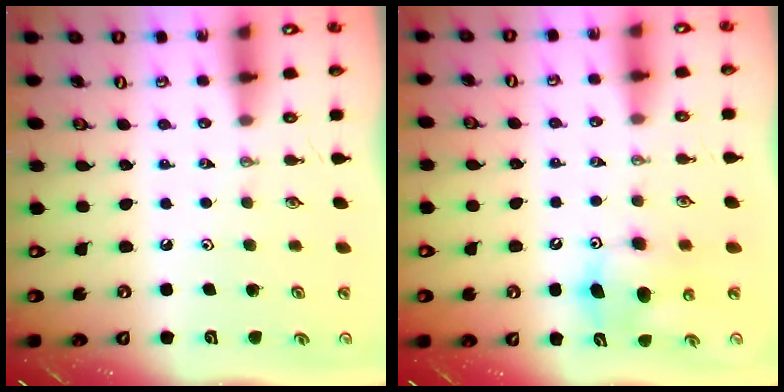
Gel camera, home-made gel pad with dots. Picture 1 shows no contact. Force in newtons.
{"total": 10.9, "press": 10.8, "slide": 1.5}